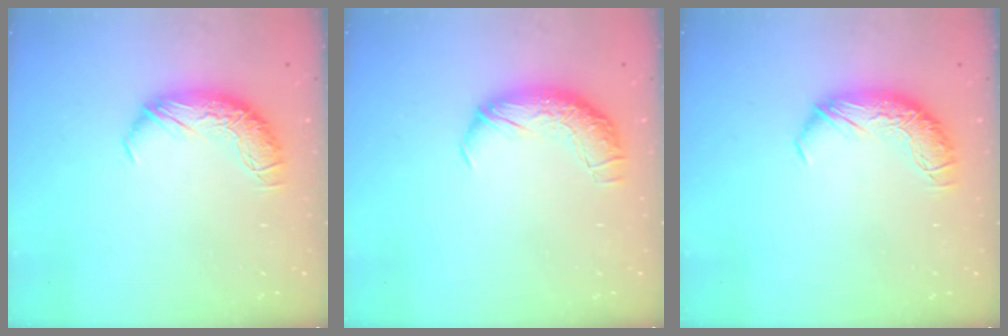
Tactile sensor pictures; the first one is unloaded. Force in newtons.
{"total": 2.5, "press": 1.3, "slide": 2.2}
{"total": 0.0}